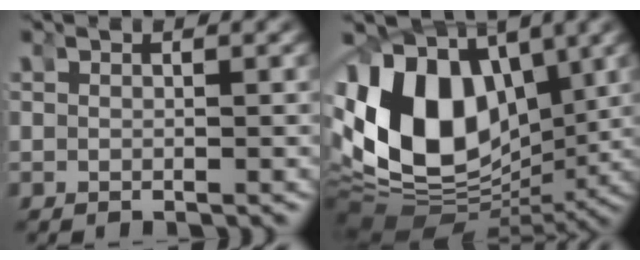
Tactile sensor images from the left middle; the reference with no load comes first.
{"total": 18.8, "force": [0.2, 14.1, 12.4], "torque": [-0.243, -0.047, 0.016]}